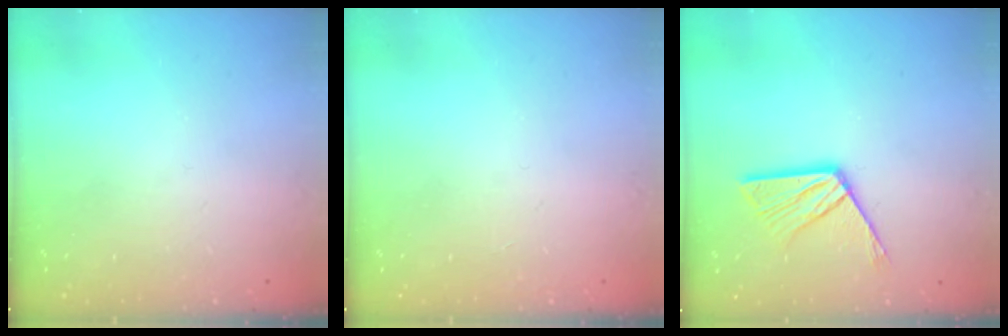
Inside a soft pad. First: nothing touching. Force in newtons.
{"total": 0.0}
{"total": 10.6, "press": 10.6, "slide": 0.9}